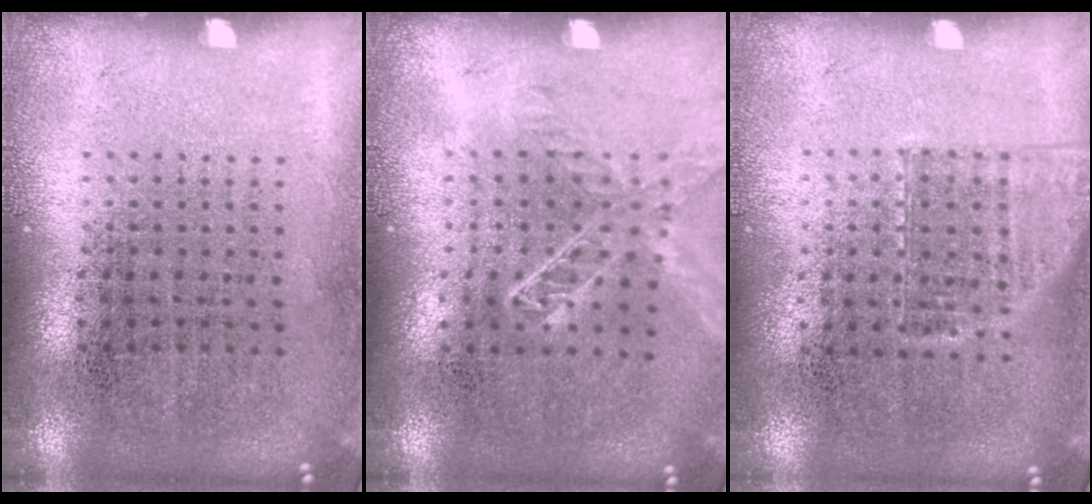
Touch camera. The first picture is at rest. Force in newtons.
{"total": 1.4, "press": 1.3, "slide": 0.5}
{"total": 1.2, "press": 1.0, "slide": 0.7}